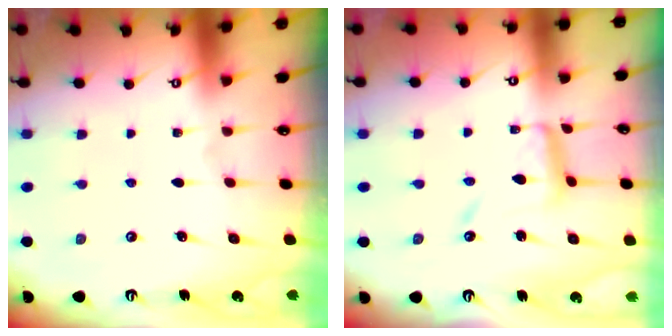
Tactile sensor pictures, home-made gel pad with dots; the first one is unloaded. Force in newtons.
{"total": 10.4, "press": 10.4, "slide": 0.9}